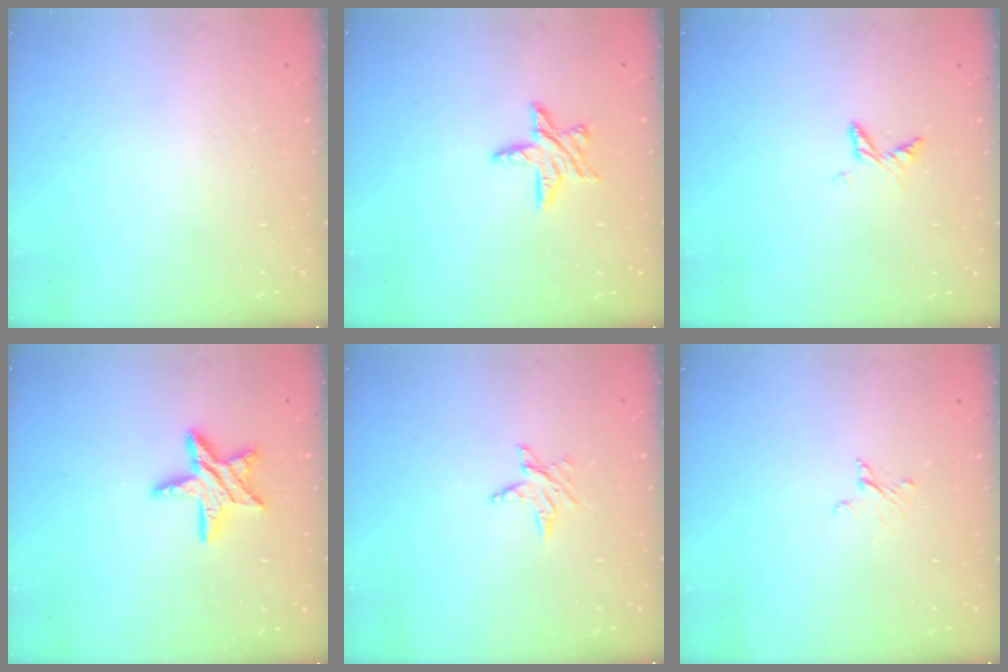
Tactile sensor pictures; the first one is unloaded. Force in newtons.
{"total": 8.7, "press": 8.7, "slide": 0.7}
{"total": 5.6, "press": 5.6, "slide": 0.4}
{"total": 12.0, "press": 12.0, "slide": 0.8}
{"total": 3.6, "press": 3.6, "slide": 0.5}
{"total": 2.0, "press": 2.0, "slide": 0.1}